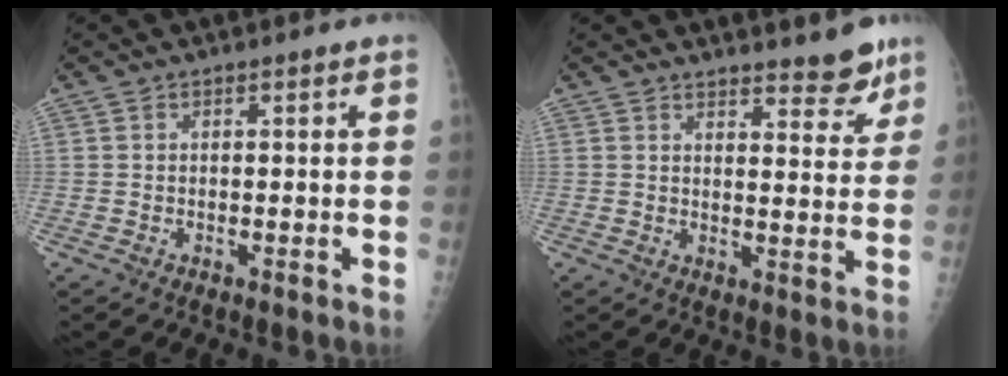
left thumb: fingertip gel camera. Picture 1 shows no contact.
{"total": 6.6, "force": [5.7, 2.0, 2.7], "torque": [-0.011, -0.042, 0.071]}